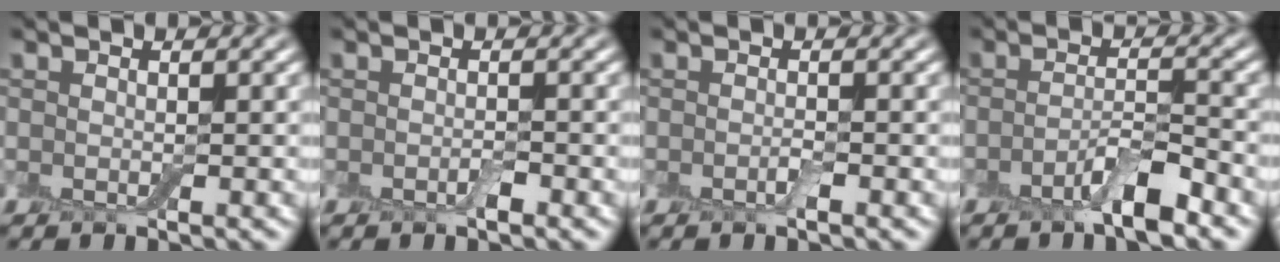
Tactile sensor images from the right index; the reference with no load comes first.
{"total": 0.8, "force": [-0.4, 0.2, 0.6], "torque": [-0.011, 0.000, -0.006]}
{"total": 0.8, "force": [-0.4, 0.2, 0.7], "torque": [-0.014, -0.001, -0.008]}
{"total": 3.5, "force": [-2.2, 0.7, 2.7], "torque": [-0.045, 0.008, -0.045]}